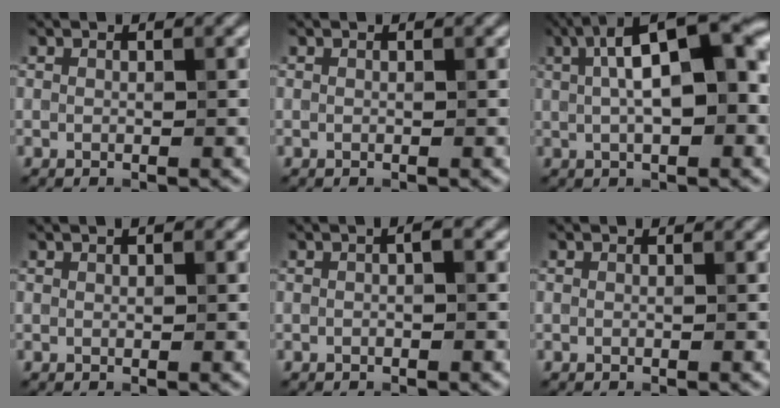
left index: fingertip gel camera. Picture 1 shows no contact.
{"total": 0.0}
{"total": 10.7, "force": [2.2, 4.0, 9.6], "torque": [-0.132, 0.020, 0.029]}
{"total": 1.0, "force": [0.5, 0.4, 0.8], "torque": [-0.011, 0.001, 0.008]}
{"total": 0.9, "force": [0.0, 0.2, 0.9], "torque": [-0.018, 0.000, -0.001]}
{"total": 0.0}